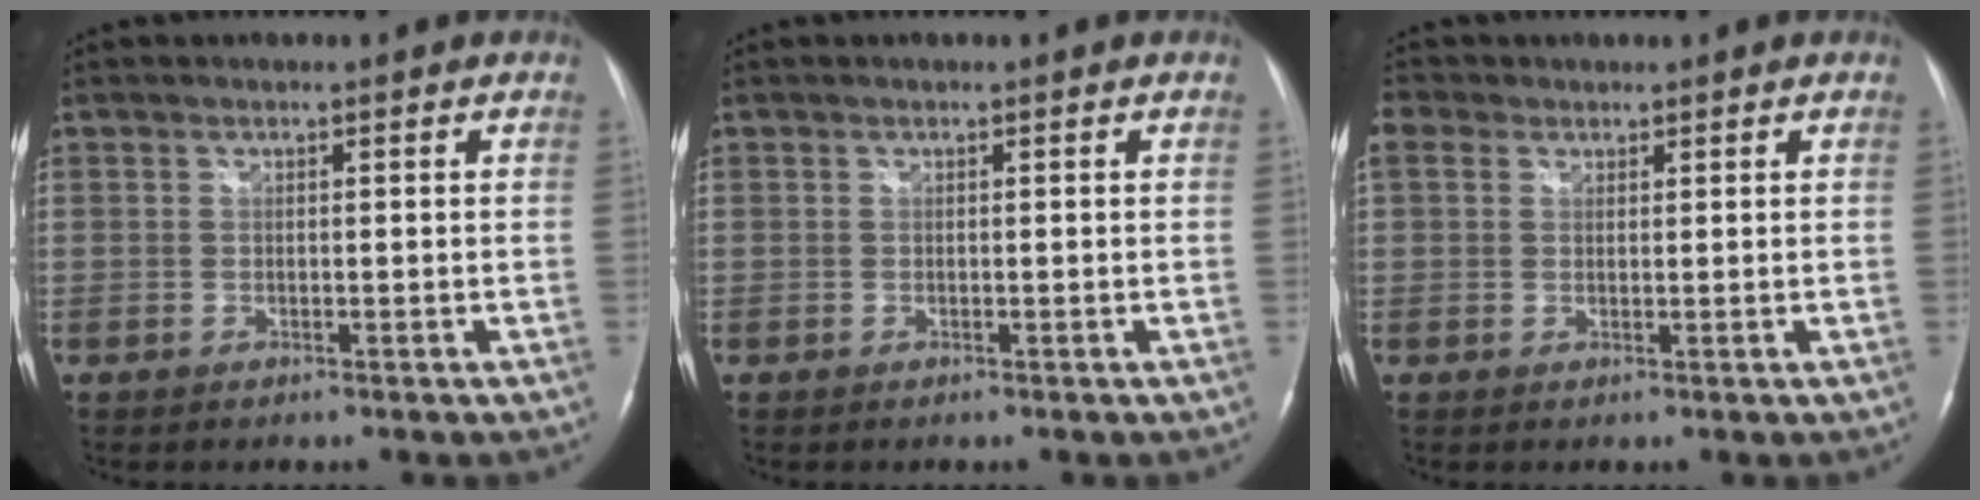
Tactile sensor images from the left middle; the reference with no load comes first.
{"total": 0.0}
{"total": 3.2, "force": [1.8, 2.4, 1.1], "torque": [-0.030, 0.018, 0.036]}